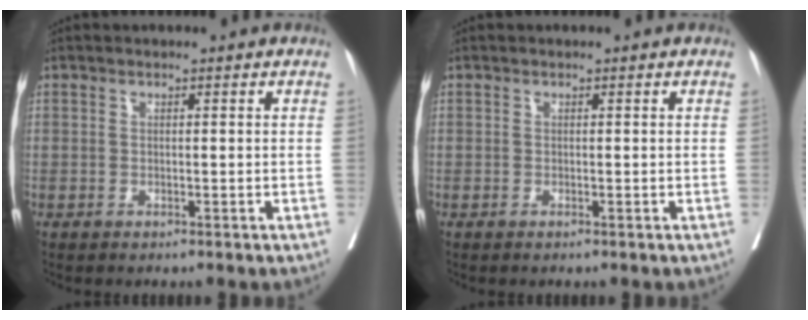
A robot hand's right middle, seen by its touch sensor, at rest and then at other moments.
{"total": 0.0}